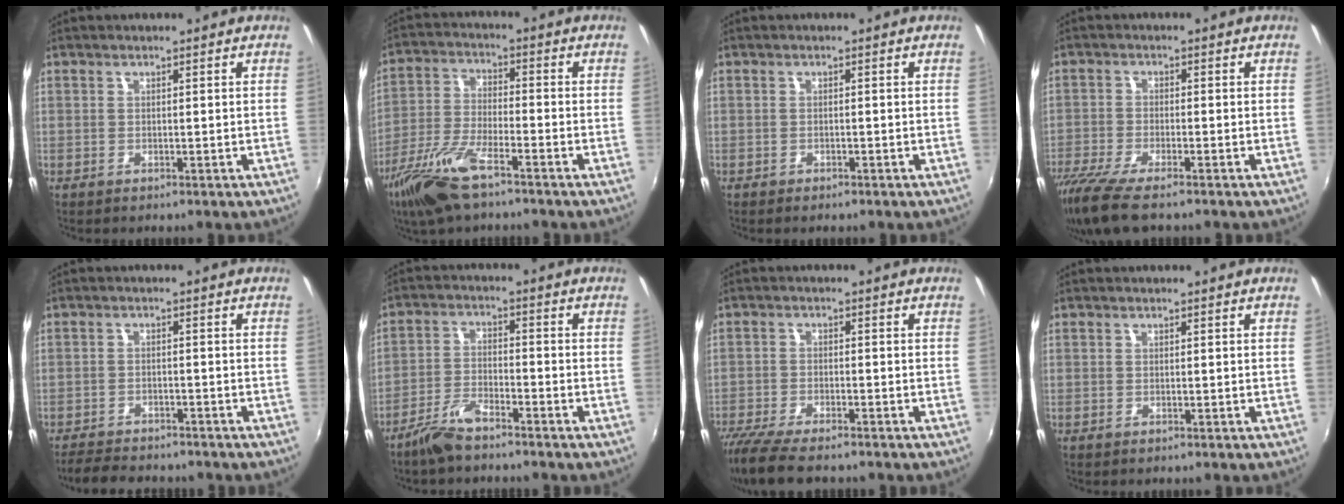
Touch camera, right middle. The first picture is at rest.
{"total": 11.8, "force": [-7.9, 3.1, 8.1], "torque": [-0.177, -0.018, -0.156]}
{"total": 1.3, "force": [-1.1, 0.4, 0.5], "torque": [-0.012, -0.005, -0.017]}
{"total": 10.7, "force": [-8.4, 1.8, 6.5], "torque": [-0.152, -0.045, -0.152]}
{"total": 7.9, "force": [-7.2, 2.1, 2.7], "torque": [-0.076, -0.013, -0.112]}
{"total": 6.2, "force": [-5.1, 1.4, 3.2], "torque": [-0.076, 0.002, -0.099]}
{"total": 10.8, "force": [-9.2, 1.9, 5.5], "torque": [-0.135, -0.042, -0.163]}
{"total": 0.0}